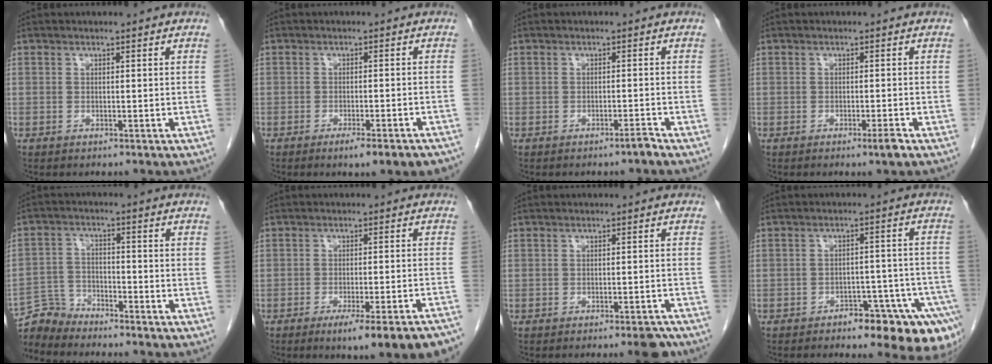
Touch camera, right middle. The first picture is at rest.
{"total": 6.6, "force": [-5.0, 0.4, 4.3], "torque": [-0.034, -0.012, -0.066]}
{"total": 1.2, "force": [-1.0, -0.4, 0.5], "torque": [-0.006, -0.001, -0.014]}
{"total": 1.6, "force": [-1.0, -0.4, 1.2], "torque": [-0.019, -0.004, -0.016]}
{"total": 5.2, "force": [-5.0, 0.3, -1.3], "torque": [0.023, 0.002, -0.097]}
{"total": 13.8, "force": [-10.9, 0.1, 8.4], "torque": [-0.059, -0.007, -0.142]}
{"total": 3.0, "force": [-2.6, 0.0, 1.6], "torque": [-0.010, -0.003, -0.034]}
{"total": 12.0, "force": [-8.5, 3.2, 7.9], "torque": [-0.032, 0.028, -0.110]}